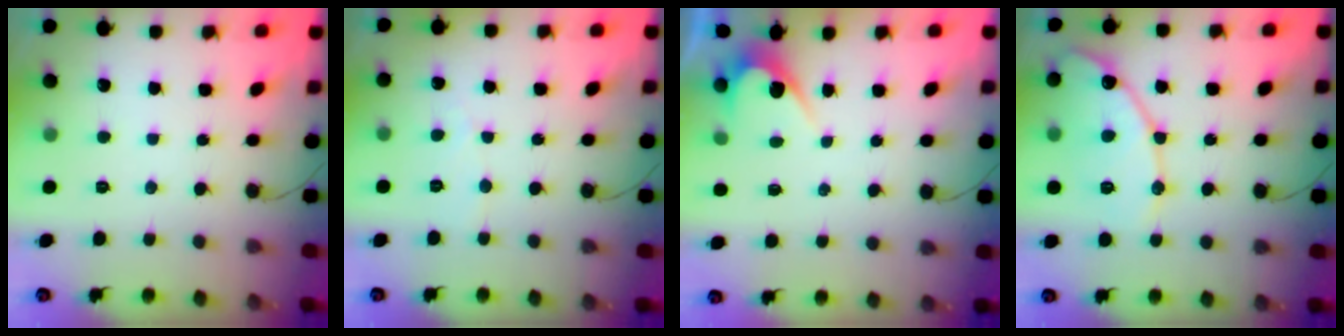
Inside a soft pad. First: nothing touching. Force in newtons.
{"total": 2.8, "press": 2.8, "slide": 0.2}
{"total": 2.6, "press": 2.6, "slide": 0.1}
{"total": 13.7, "press": 13.7, "slide": 1.1}